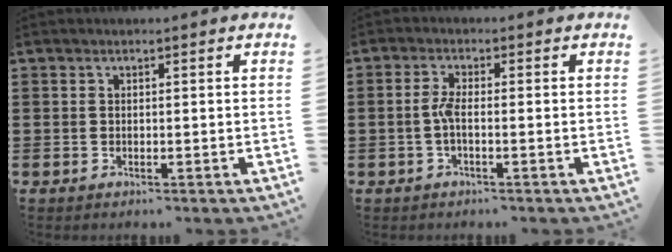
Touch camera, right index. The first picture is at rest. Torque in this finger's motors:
{"motor_torque": [0.70, -0.42, 0.10, 0.09]}